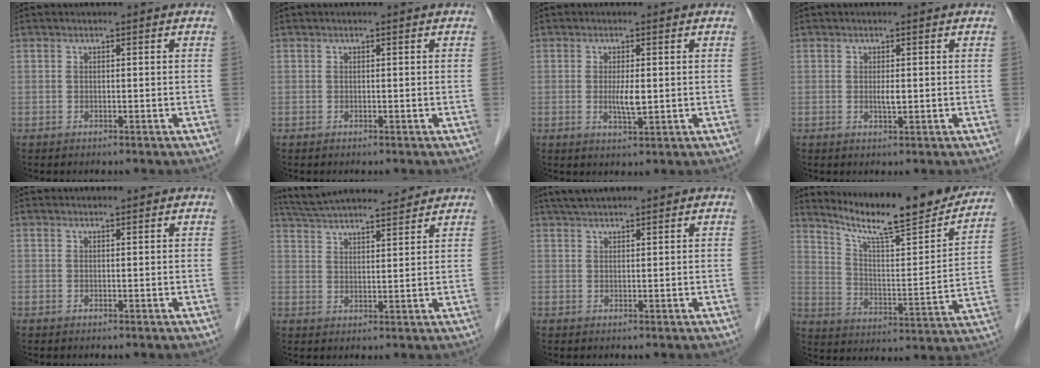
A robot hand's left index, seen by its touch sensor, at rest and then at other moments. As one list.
[{"total": 0.0}, {"total": 3.1, "force": [0.0, 0.5, 3.0], "torque": [-0.058, -0.006, 0.002]}, {"total": 1.4, "force": [0.1, 0.3, 1.4], "torque": [-0.027, -0.002, 0.002]}, {"total": 2.1, "force": [2.0, 0.2, 0.2], "torque": [-0.009, 0.020, 0.030]}, {"total": 16.1, "force": [14.7, 2.3, 6.1], "torque": [-0.113, 0.034, 0.233]}, {"total": 4.6, "force": [4.1, 0.4, 2.0], "torque": [-0.034, 0.031, 0.074]}, {"total": 22.4, "force": [19.7, 1.9, 10.4], "torque": [-0.162, -0.043, 0.282]}]